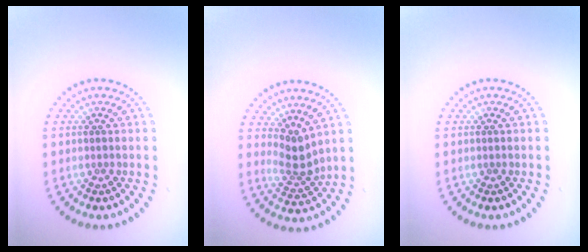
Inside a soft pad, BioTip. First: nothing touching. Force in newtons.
{"total": 2.7, "press": 1.9, "slide": 1.9}
{"total": 0.0}